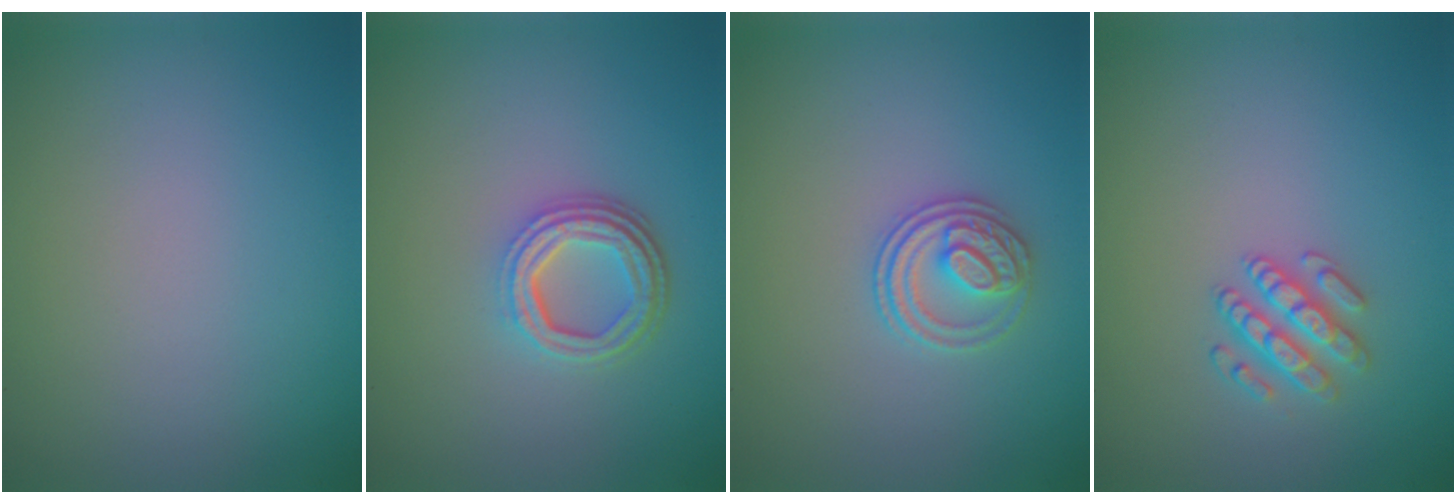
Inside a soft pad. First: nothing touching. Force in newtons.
{"total": 4.3, "press": 3.3, "slide": 2.8}
{"total": 2.7, "press": 2.6, "slide": 0.7}
{"total": 2.5, "press": 2.5, "slide": 0.4}